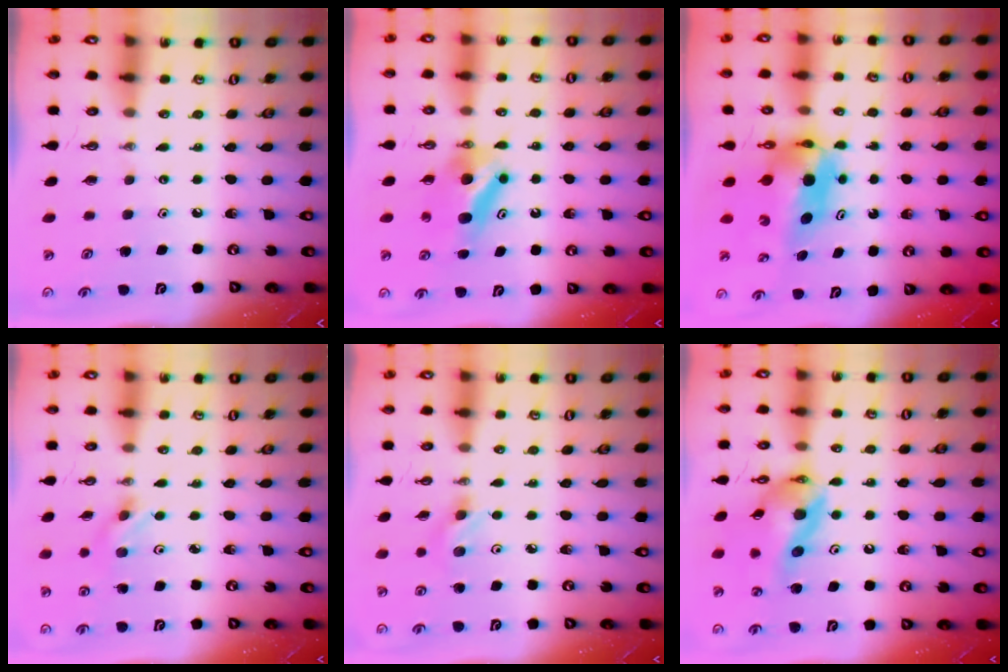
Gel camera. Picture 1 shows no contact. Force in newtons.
{"total": 7.3, "press": 6.8, "slide": 2.7}
{"total": 6.5, "press": 6.5, "slide": 0.4}
{"total": 2.3, "press": 2.1, "slide": 0.8}
{"total": 8.5, "press": 6.6, "slide": 5.3}
{"total": 15.9, "press": 15.8, "slide": 2.0}